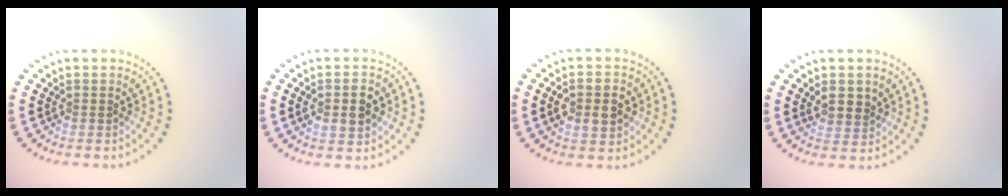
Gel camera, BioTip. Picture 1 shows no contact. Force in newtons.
{"total": 3.6, "press": 3.6, "slide": 0.2}
{"total": 3.8, "press": 3.7, "slide": 0.2}
{"total": 2.3, "press": 2.1, "slide": 0.9}